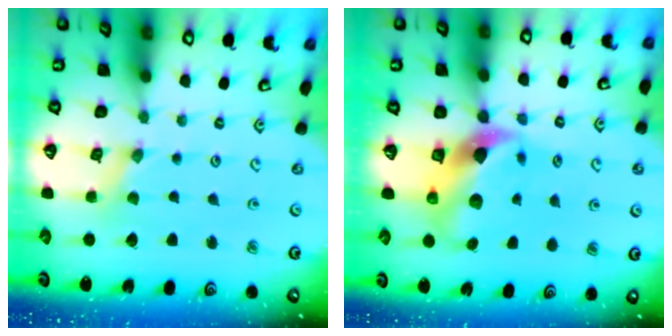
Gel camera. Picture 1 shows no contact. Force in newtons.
{"total": 9.9, "press": 9.8, "slide": 1.5}